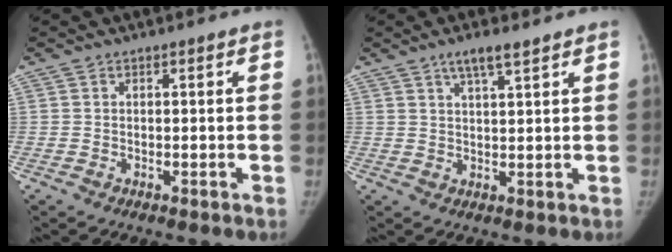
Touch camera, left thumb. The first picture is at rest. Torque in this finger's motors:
{"motor_torque": [0.57, -0.25, 0.85, -0.95, 0.24]}